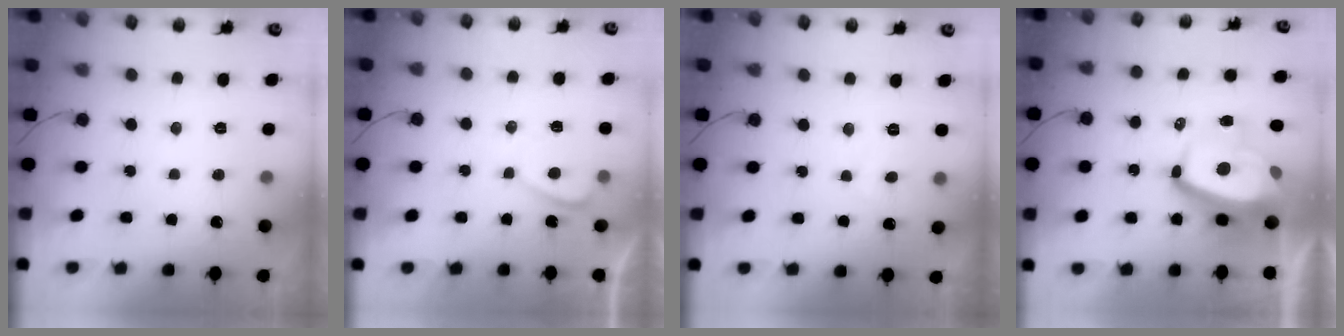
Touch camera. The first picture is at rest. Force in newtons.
{"total": 1.0, "press": 0.8, "slide": 0.5}
{"total": 2.1, "press": 2.1, "slide": 0.3}
{"total": 13.8, "press": 13.7, "slide": 1.6}